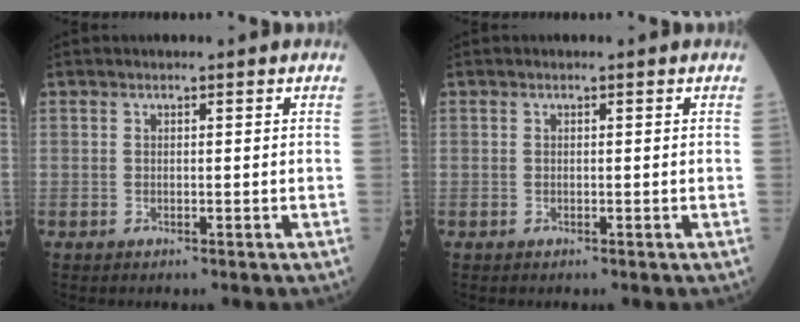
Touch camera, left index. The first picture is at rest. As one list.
[{"total": 0.0}]